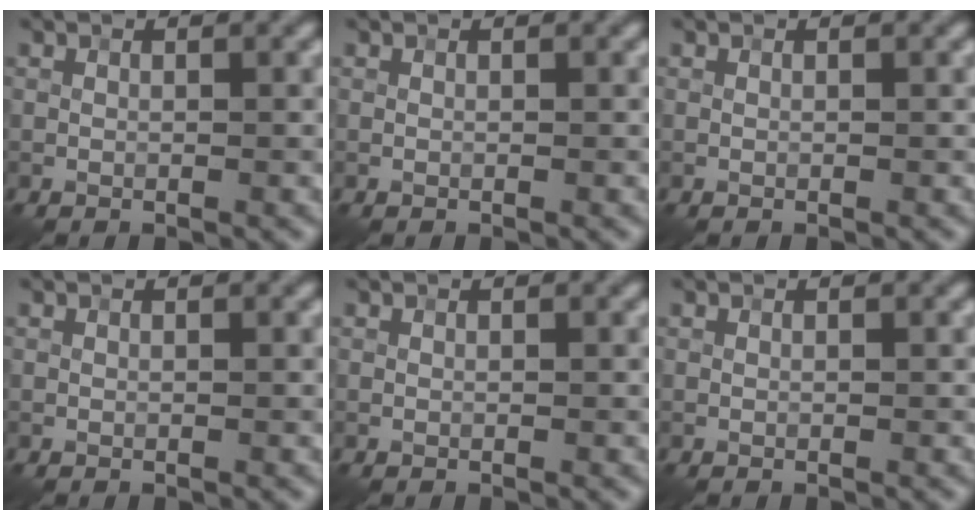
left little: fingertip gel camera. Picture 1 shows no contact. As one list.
[{"total": 0.0}, {"total": 0.0}, {"total": 0.0}, {"total": 0.0}, {"total": 0.0}]